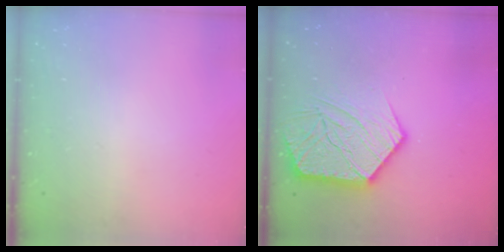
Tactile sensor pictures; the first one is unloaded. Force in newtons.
{"total": 16.2, "press": 16.1, "slide": 1.1}